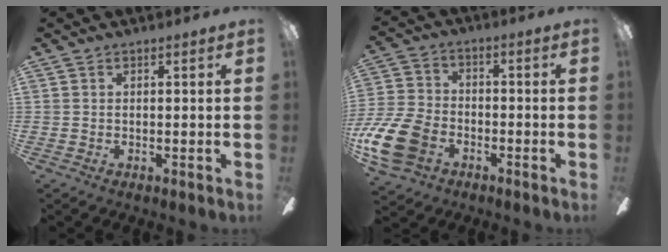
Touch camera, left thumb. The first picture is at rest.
{"total": 13.9, "force": [-6.2, 9.4, 8.1], "torque": [-0.185, 0.036, -0.114]}